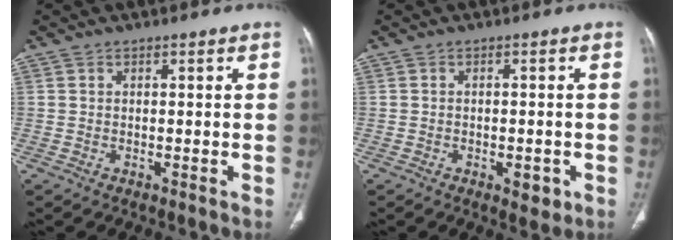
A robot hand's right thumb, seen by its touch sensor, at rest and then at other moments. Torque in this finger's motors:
{"motor_torque": [0.51, 0.78, -0.15, 0.06, 0.01]}